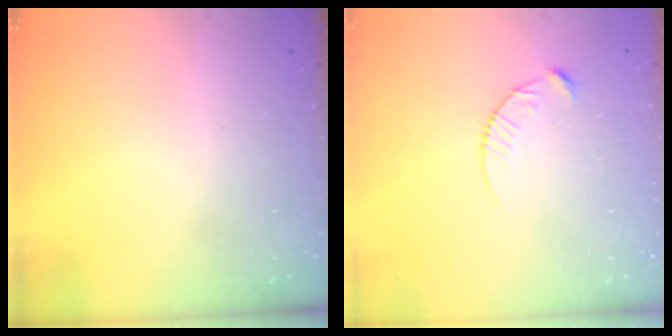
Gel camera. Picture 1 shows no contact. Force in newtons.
{"total": 4.3, "press": 4.3, "slide": 0.4}